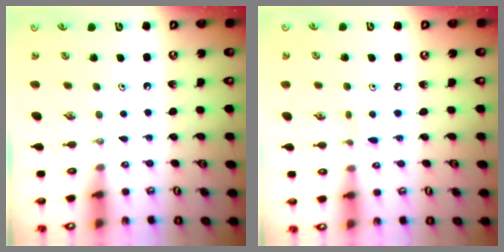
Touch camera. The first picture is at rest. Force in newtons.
{"total": 2.8, "press": 2.7, "slide": 0.5}